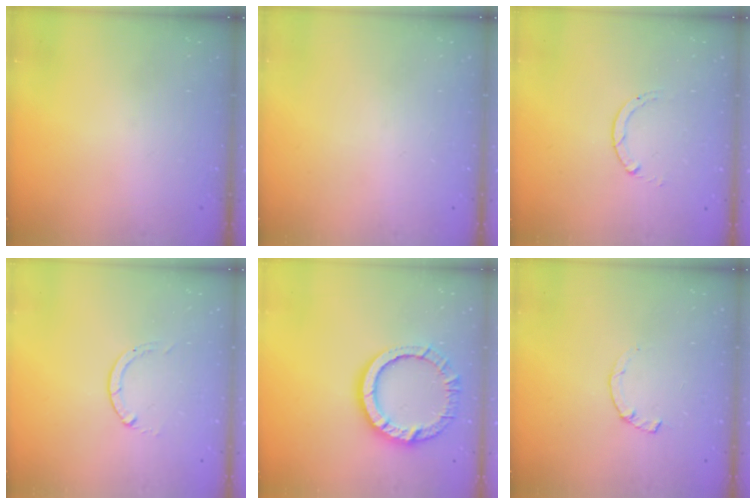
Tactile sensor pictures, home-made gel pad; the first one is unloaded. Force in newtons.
{"total": 0.0}
{"total": 0.8, "press": 0.7, "slide": 0.1}
{"total": 0.0}
{"total": 12.7, "press": 12.6, "slide": 0.9}
{"total": 1.0, "press": 0.9, "slide": 0.2}